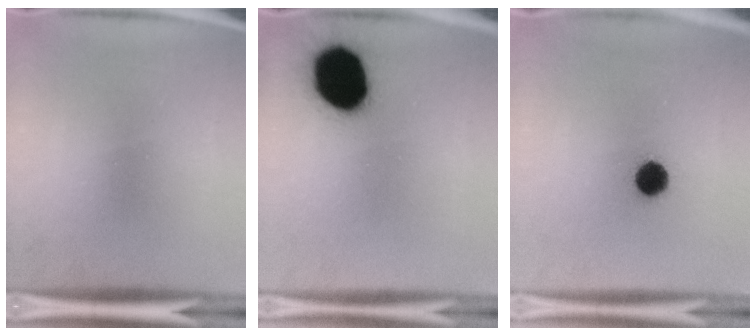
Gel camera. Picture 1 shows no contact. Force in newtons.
{"total": 18.8}
{"total": 5.9}